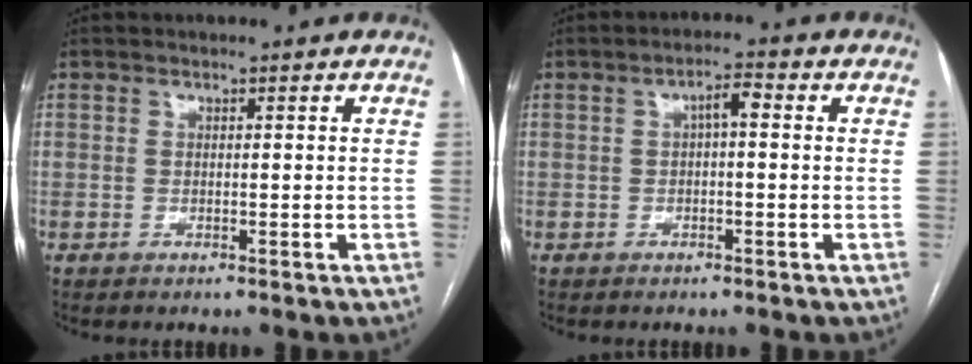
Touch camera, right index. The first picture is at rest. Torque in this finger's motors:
{"motor_torque": [0.42, -0.02, 0.16, 0.05]}